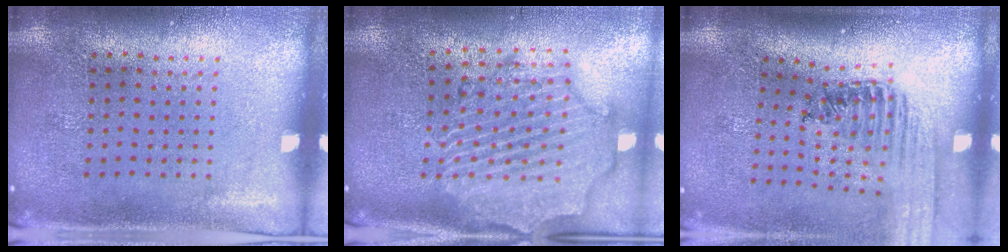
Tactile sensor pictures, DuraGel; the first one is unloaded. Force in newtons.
{"total": 2.9, "press": 2.5, "slide": 1.4}
{"total": 1.5, "press": 1.4, "slide": 0.3}